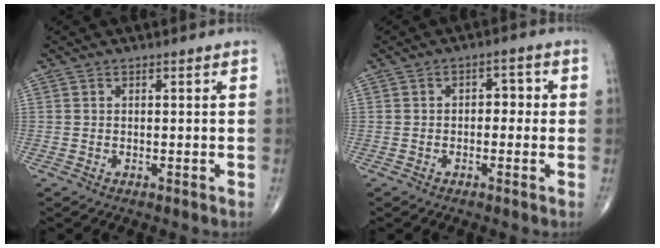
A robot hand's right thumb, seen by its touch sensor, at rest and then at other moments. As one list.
[{"total": 3.3, "force": [-0.1, 2.2, 2.5], "torque": [-0.011, 0.015, -0.009]}]